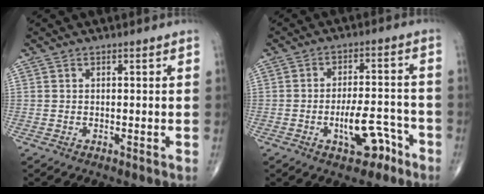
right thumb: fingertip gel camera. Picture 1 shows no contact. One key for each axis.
{"total": 8.4, "fx": -4.3, "fy": 3.9, "fz": 6.1, "tx": -0.082, "ty": 0.041, "tz": -0.063}